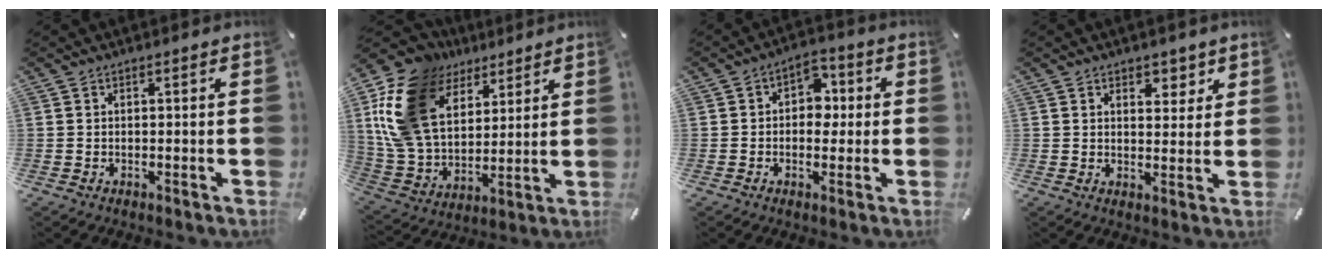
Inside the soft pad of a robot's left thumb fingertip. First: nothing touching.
{"total": 19.3, "force": [8.1, 14.1, 10.4], "torque": [-0.233, -0.029, 0.152]}
{"total": 6.3, "force": [-0.1, 5.0, 3.9], "torque": [-0.046, 0.005, -0.008]}
{"total": 4.2, "force": [2.5, 3.2, 0.9], "torque": [0.011, -0.017, 0.037]}